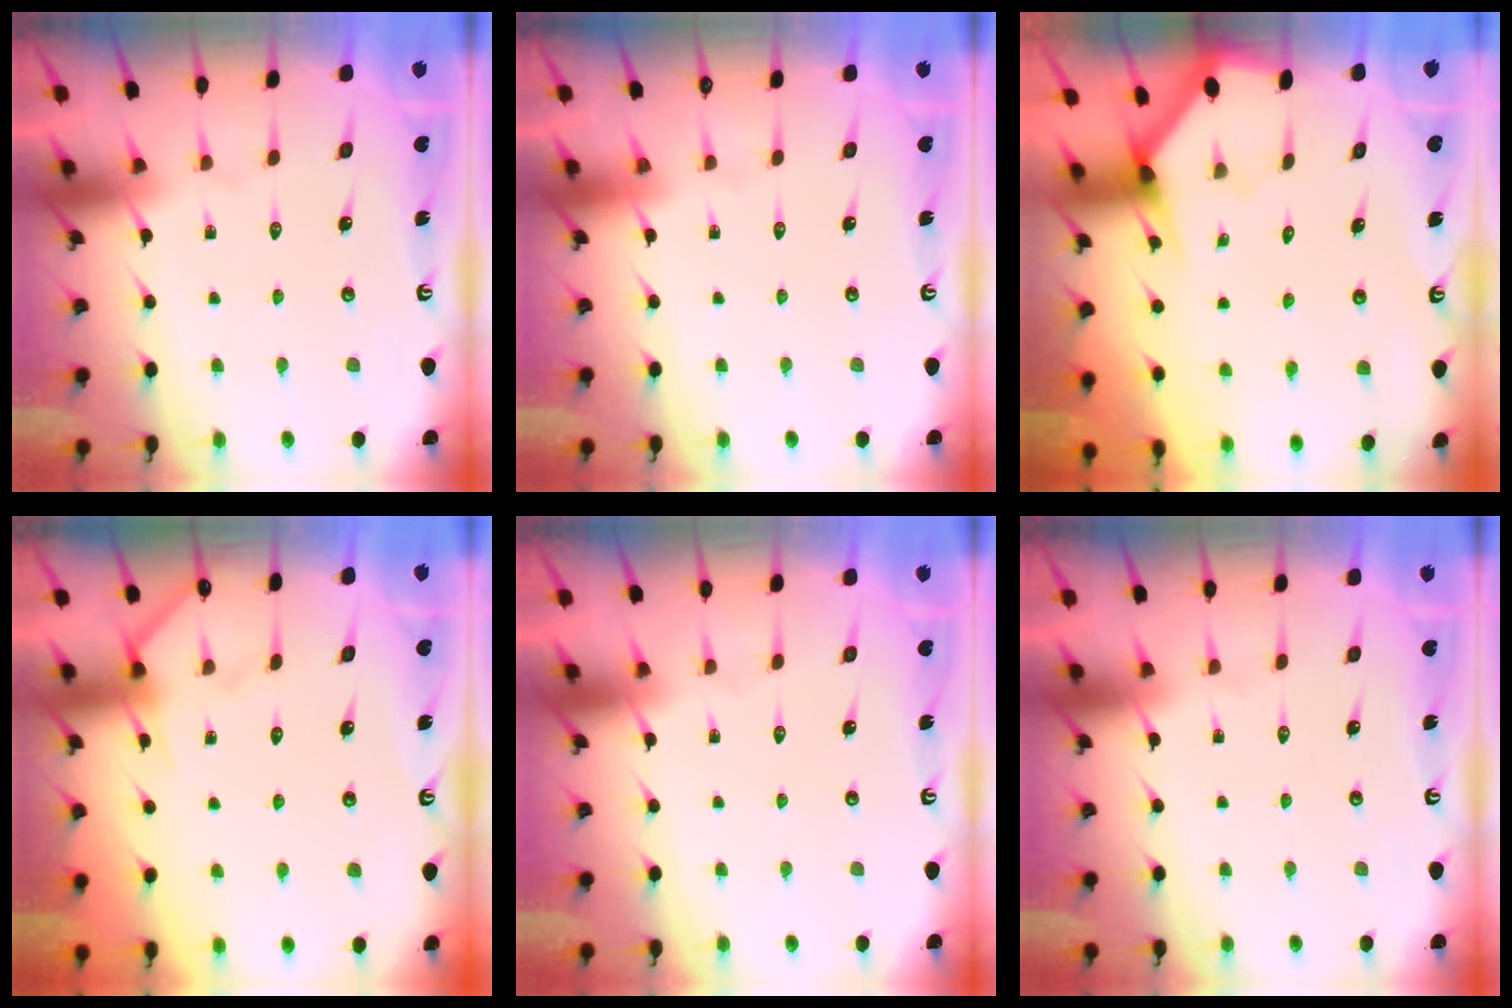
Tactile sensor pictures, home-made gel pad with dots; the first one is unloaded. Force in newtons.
{"total": 0.0}
{"total": 2.9, "press": 2.9, "slide": 0.2}
{"total": 6.0, "press": 5.9, "slide": 0.7}
{"total": 0.0}
{"total": 0.0}